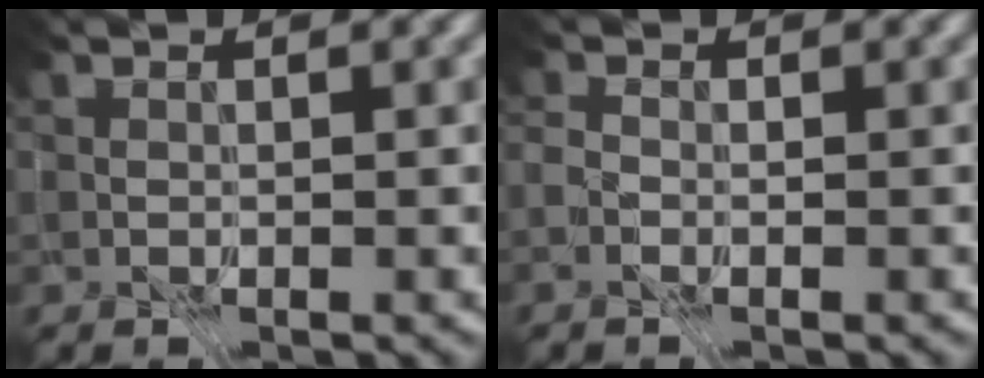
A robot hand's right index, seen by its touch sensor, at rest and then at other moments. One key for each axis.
{"total": 1.5, "fx": -1.5, "fy": 0.4, "fz": -0.2, "tx": 0.022, "ty": -0.001, "tz": -0.058}